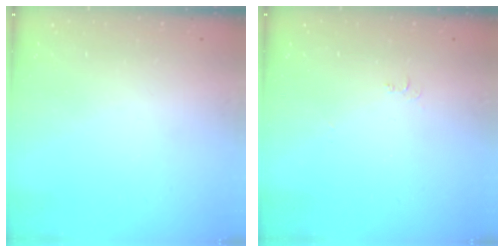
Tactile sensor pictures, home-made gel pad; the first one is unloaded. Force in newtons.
{"total": 6.1, "press": 6.1, "slide": 0.7}